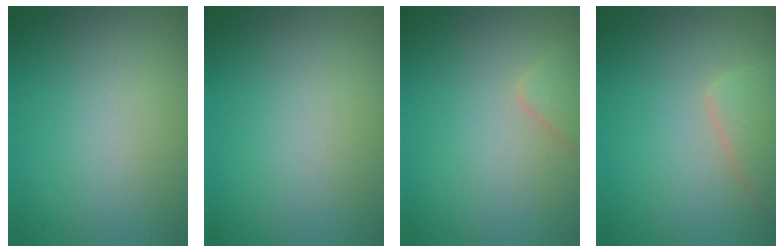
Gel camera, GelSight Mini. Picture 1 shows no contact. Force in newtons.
{"total": 0.0}
{"total": 1.7, "press": 1.7, "slide": 0.1}
{"total": 2.8, "press": 2.8, "slide": 0.3}